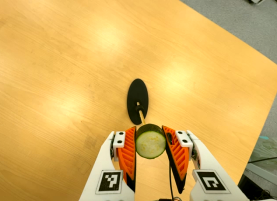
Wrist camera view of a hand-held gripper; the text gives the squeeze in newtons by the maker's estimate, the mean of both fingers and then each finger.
{"total": 10.7, "left": 9.9, "right": 11.4}